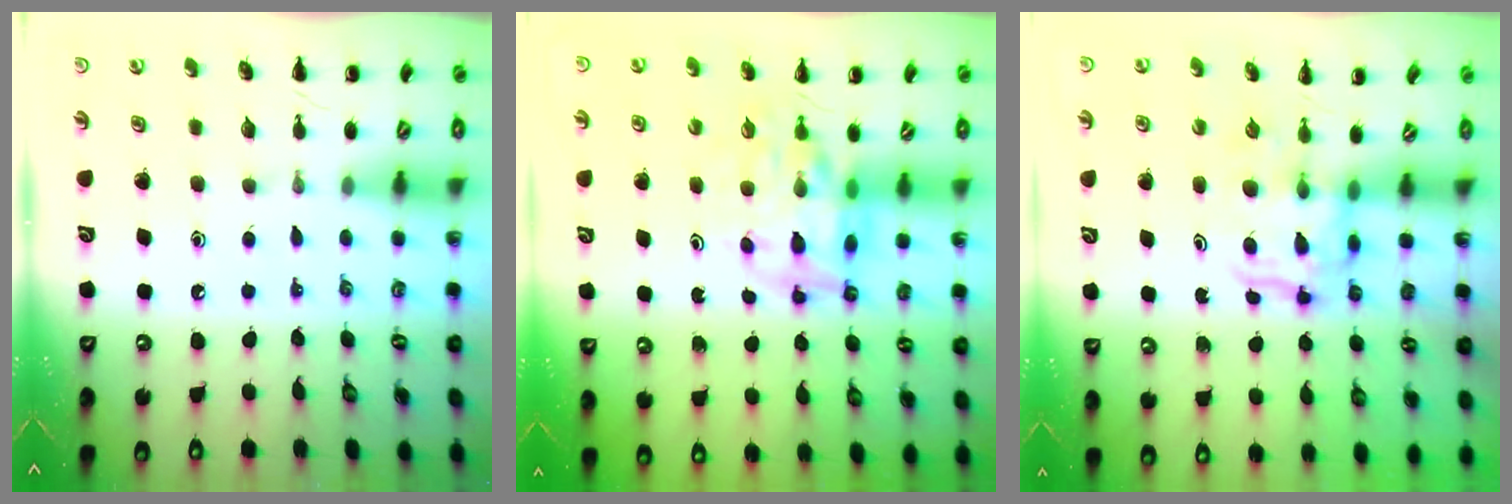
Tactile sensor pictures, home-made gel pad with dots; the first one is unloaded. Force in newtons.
{"total": 10.0, "press": 9.5, "slide": 3.2}
{"total": 3.5, "press": 3.4, "slide": 0.2}